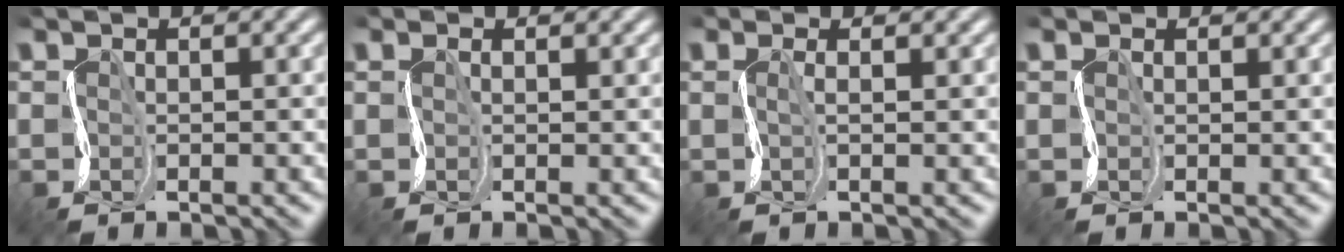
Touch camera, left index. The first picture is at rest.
{"total": 1.0, "force": [0.8, 0.5, -0.4], "torque": [0.013, 0.007, 0.009]}
{"total": 0.8, "force": [0.6, 0.5, 0.1], "torque": [0.002, 0.005, 0.006]}
{"total": 1.0, "force": [0.6, 0.4, -0.6], "torque": [0.019, 0.006, 0.010]}